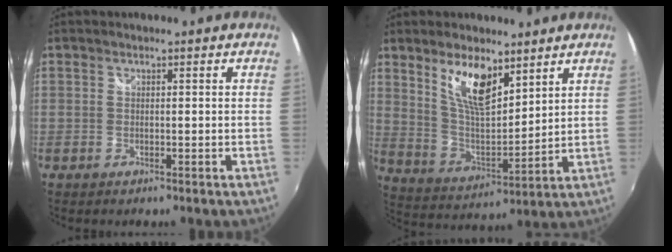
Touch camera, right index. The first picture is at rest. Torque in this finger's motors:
{"motor_torque": [0.24, 0.37, 0.60, 0.14]}